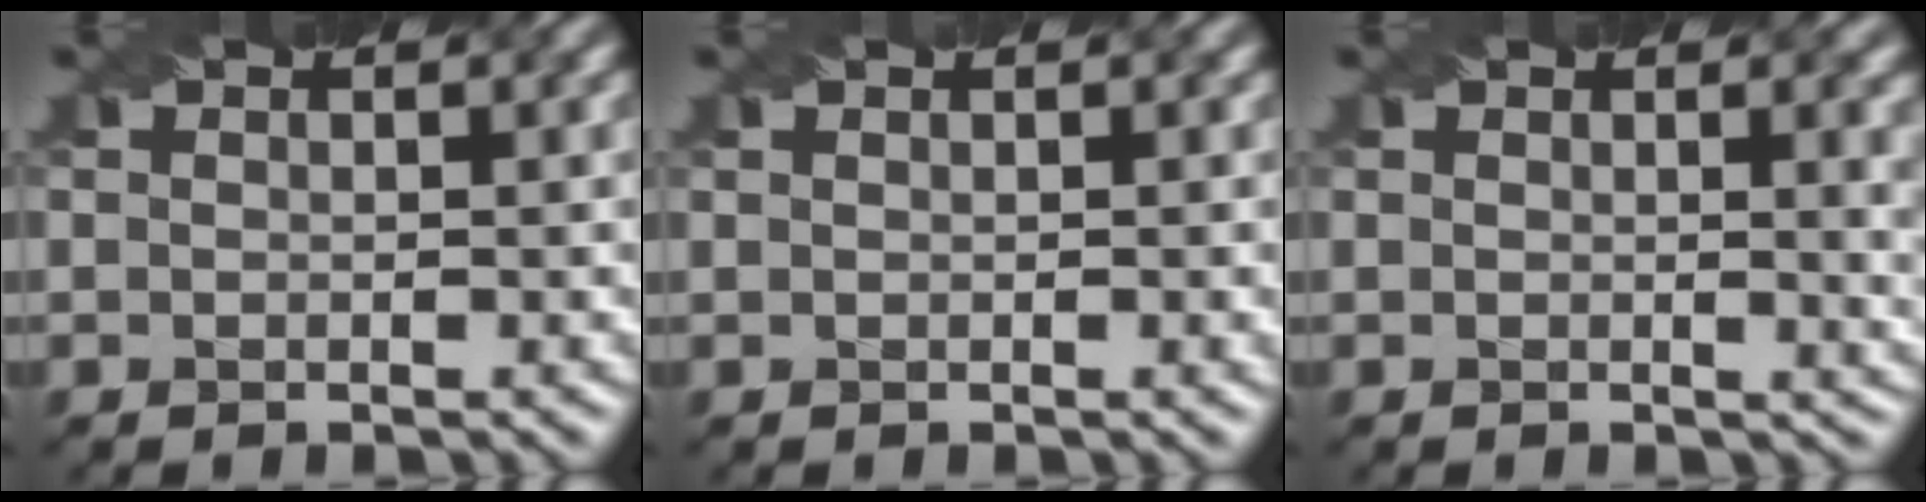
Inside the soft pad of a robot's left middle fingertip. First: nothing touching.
{"total": 1.6, "force": [0.6, 0.6, 1.3], "torque": [-0.009, 0.002, 0.009]}
{"total": 4.6, "force": [0.7, 1.9, 4.1], "torque": [-0.021, 0.003, 0.011]}